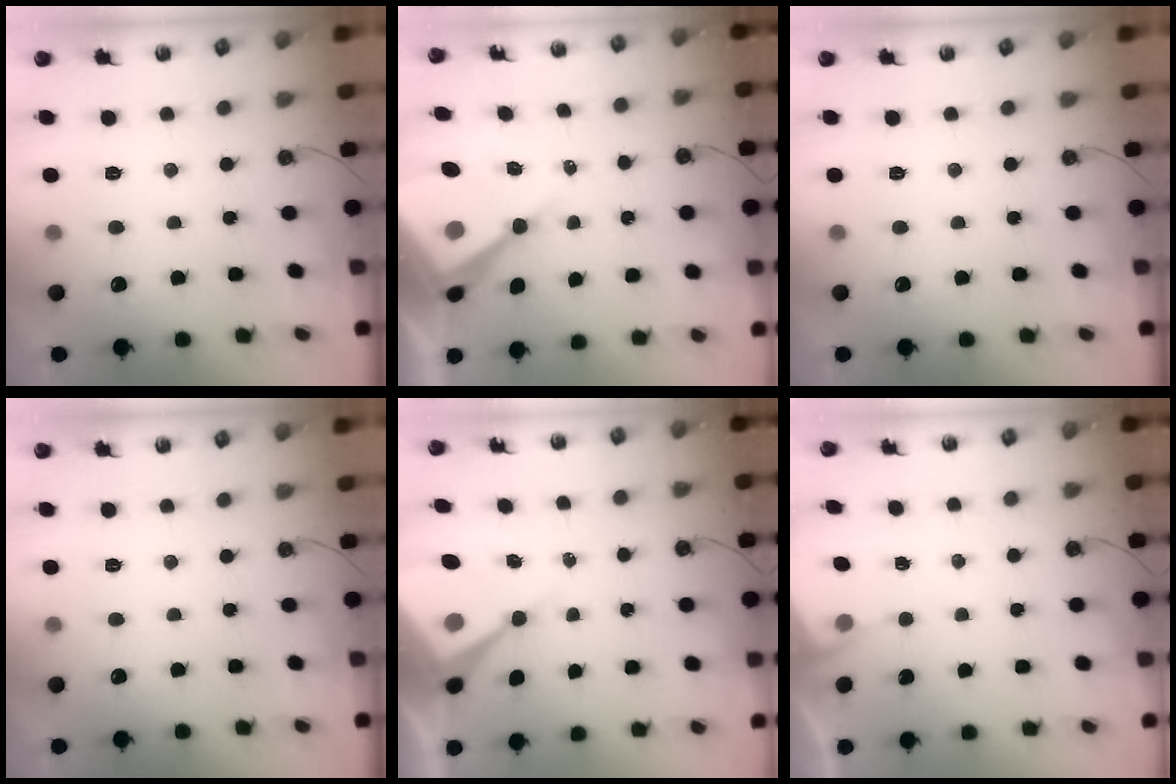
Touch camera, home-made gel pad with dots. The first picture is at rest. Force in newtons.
{"total": 13.4, "press": 13.4, "slide": 1.2}
{"total": 0.0}
{"total": 0.0}
{"total": 10.2, "press": 10.2, "slide": 0.8}
{"total": 2.6, "press": 2.6, "slide": 0.4}